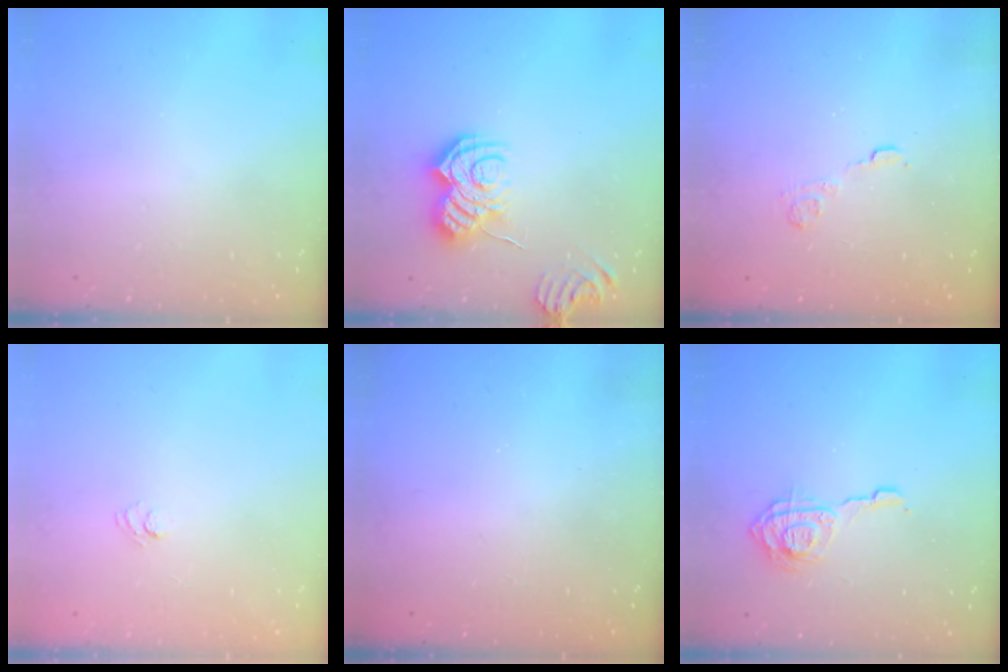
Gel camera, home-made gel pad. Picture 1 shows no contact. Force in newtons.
{"total": 10.1, "press": 10.1, "slide": 0.9}
{"total": 3.6, "press": 3.4, "slide": 1.2}
{"total": 4.2, "press": 4.0, "slide": 1.2}
{"total": 2.3, "press": 2.2, "slide": 0.8}
{"total": 10.3, "press": 10.3, "slide": 1.0}